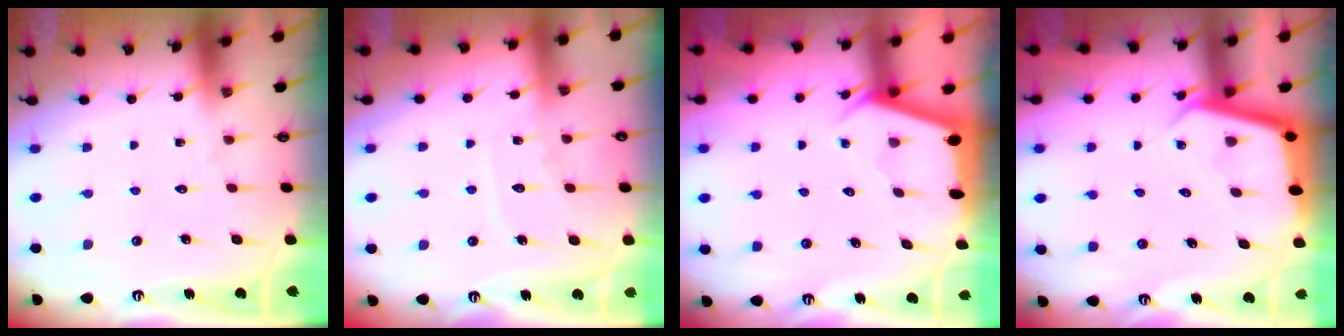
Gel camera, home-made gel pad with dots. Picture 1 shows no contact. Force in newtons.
{"total": 6.9, "press": 6.8, "slide": 0.7}
{"total": 2.2, "press": 2.2, "slide": 0.3}
{"total": 3.8, "press": 3.8, "slide": 0.3}